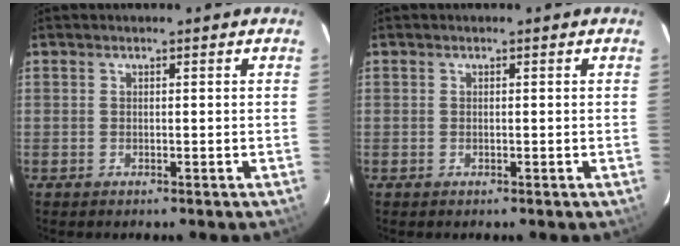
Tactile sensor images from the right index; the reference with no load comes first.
{"total": 0.0}